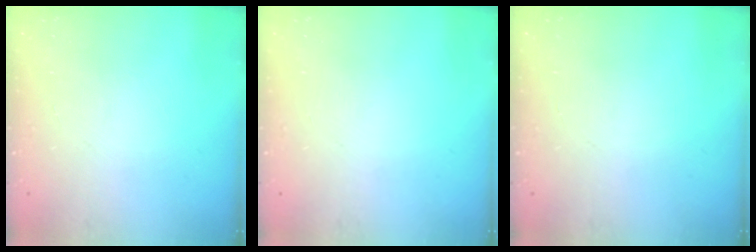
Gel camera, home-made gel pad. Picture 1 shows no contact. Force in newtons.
{"total": 0.0}
{"total": 0.0}